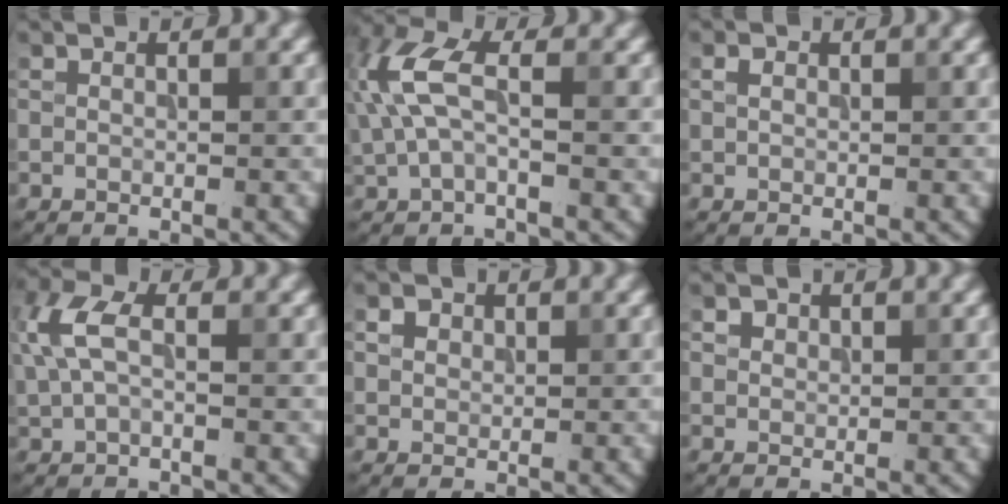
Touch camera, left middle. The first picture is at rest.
{"total": 5.2, "force": [0.8, 2.6, 4.4], "torque": [-0.112, 0.015, 0.009]}
{"total": 0.9, "force": [0.3, 0.7, 0.5], "torque": [-0.009, 0.001, 0.003]}
{"total": 4.3, "force": [0.8, 2.5, 3.5], "torque": [-0.092, 0.013, 0.011]}
{"total": 2.2, "force": [1.3, 1.6, 0.9], "torque": [-0.024, 0.003, 0.020]}
{"total": 2.1, "force": [1.4, 1.4, 0.7], "torque": [-0.019, 0.000, 0.023]}